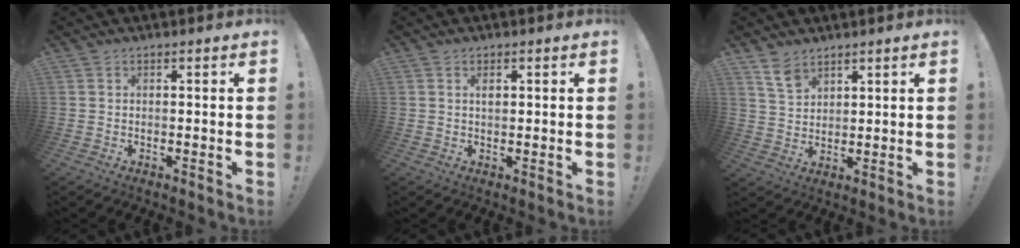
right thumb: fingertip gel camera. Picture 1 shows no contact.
{"total": 1.4, "force": [0.5, 0.8, 1.1], "torque": [-0.009, -0.002, 0.006]}
{"total": 6.8, "force": [5.0, 3.7, 2.7], "torque": [-0.045, -0.028, 0.096]}